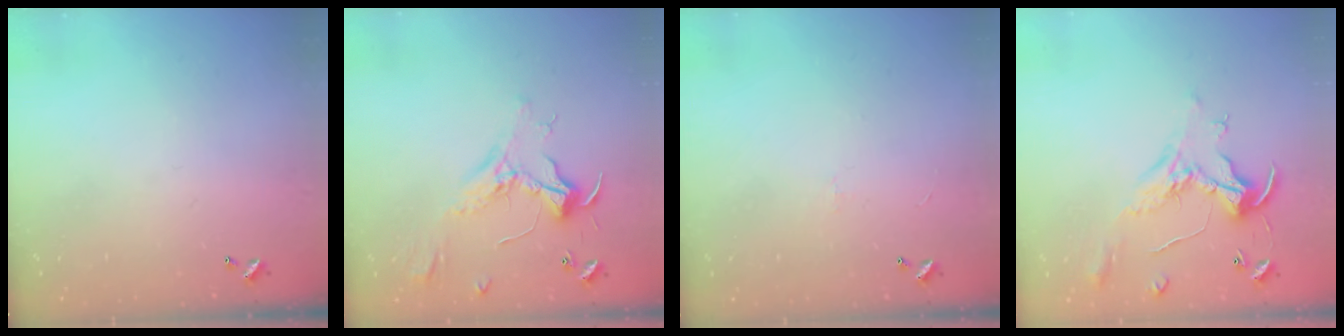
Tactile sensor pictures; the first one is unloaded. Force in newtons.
{"total": 2.3, "press": 2.2, "slide": 0.8}
{"total": 0.7, "press": 0.3, "slide": 0.7}
{"total": 0.8, "press": 0.5, "slide": 0.6}